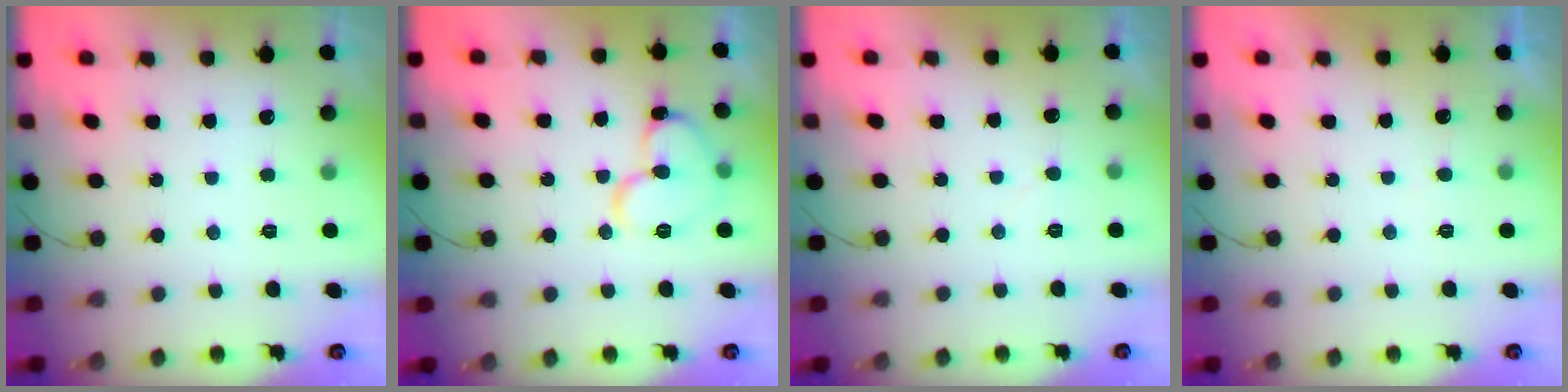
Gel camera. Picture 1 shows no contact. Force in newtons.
{"total": 12.5, "press": 12.4, "slide": 1.6}
{"total": 3.6, "press": 3.6, "slide": 0.1}
{"total": 3.7, "press": 3.7, "slide": 0.3}